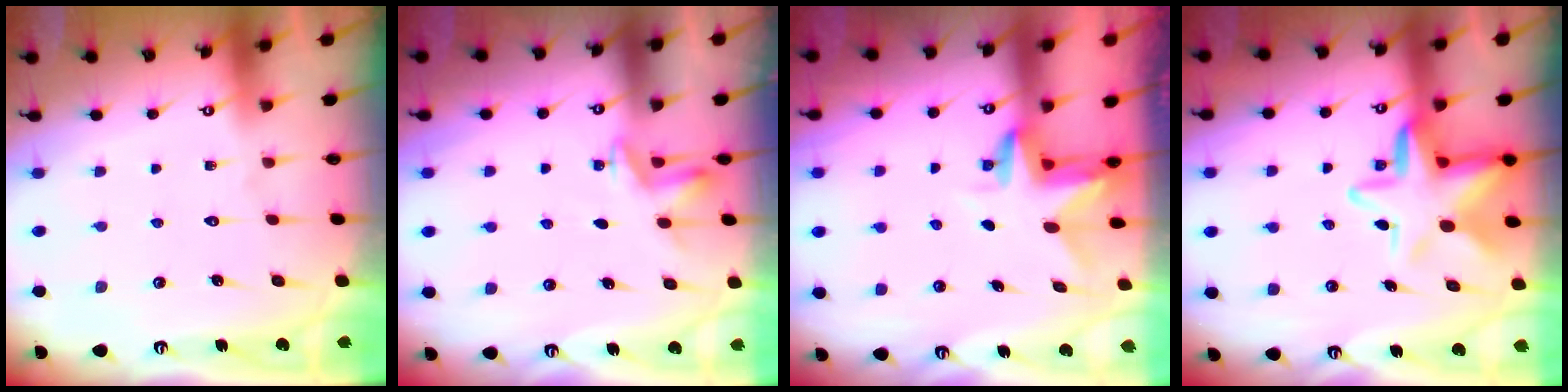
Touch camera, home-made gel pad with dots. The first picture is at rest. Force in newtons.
{"total": 3.3, "press": 2.9, "slide": 1.6}
{"total": 3.1, "press": 3.1, "slide": 0.2}
{"total": 11.1, "press": 10.8, "slide": 2.6}